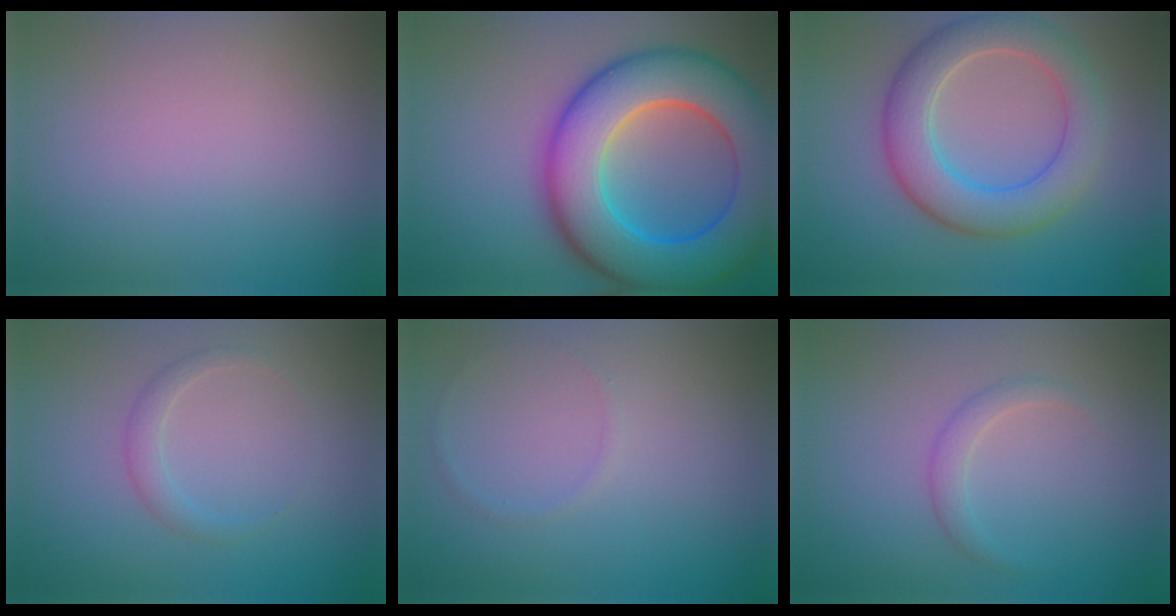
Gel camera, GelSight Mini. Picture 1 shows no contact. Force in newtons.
{"total": 13.5, "press": 13.5, "slide": 0.2}
{"total": 6.5, "press": 6.5, "slide": 0.3}
{"total": 1.4, "press": 1.4, "slide": 0.1}
{"total": 0.6, "press": 0.6, "slide": 0.1}
{"total": 1.5, "press": 1.5, "slide": 0.1}